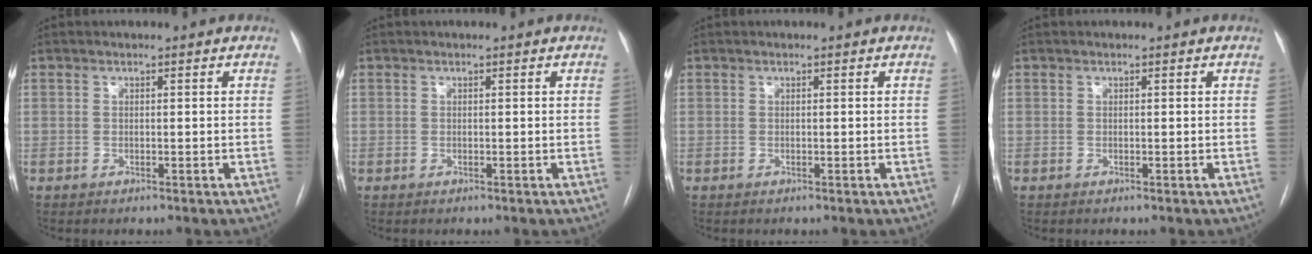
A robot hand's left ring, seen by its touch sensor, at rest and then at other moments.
{"total": 0.0}
{"total": 0.0}
{"total": 0.0}